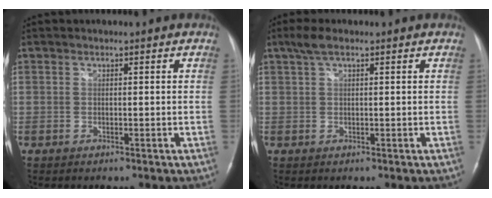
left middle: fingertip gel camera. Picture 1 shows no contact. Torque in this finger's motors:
{"motor_torque": [0.26, -0.04, -0.03, 0.01]}